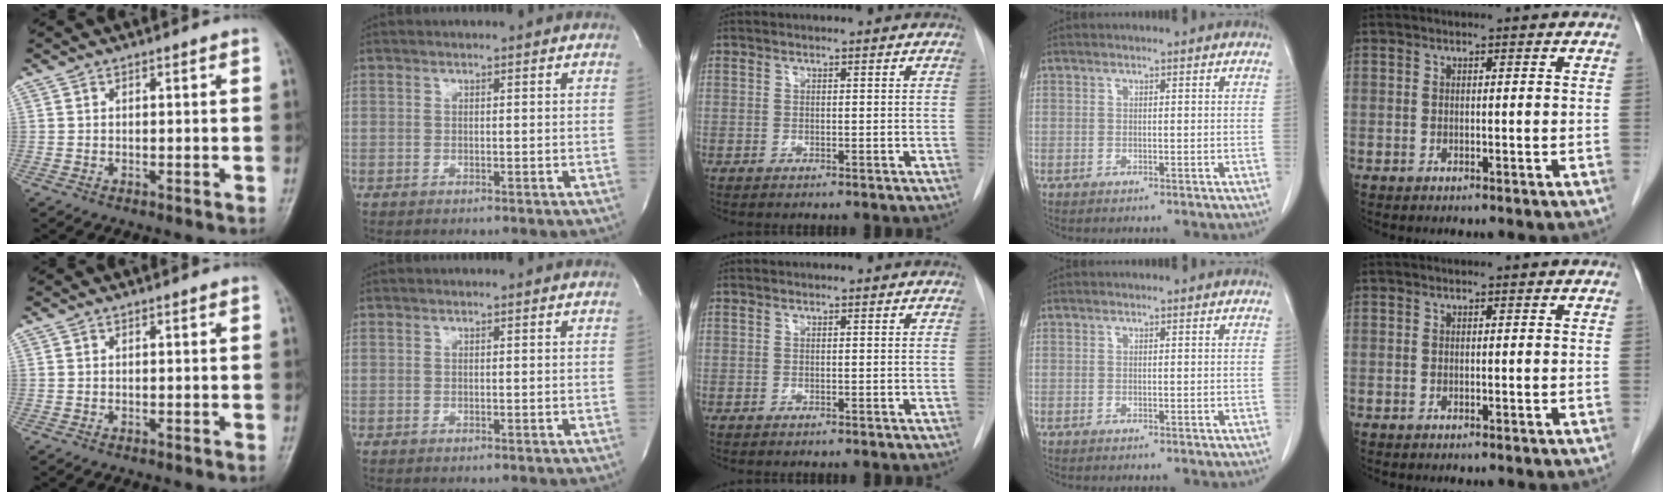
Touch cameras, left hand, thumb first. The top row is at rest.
{}